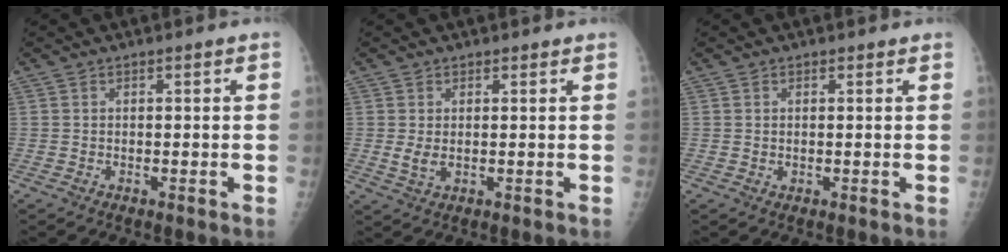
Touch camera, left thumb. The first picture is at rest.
{"total": 2.6, "force": [0.6, 1.7, 1.8], "torque": [-0.031, -0.008, 0.015]}
{"total": 0.7, "force": [0.4, 0.6, 0.1], "torque": [0.004, -0.003, 0.005]}